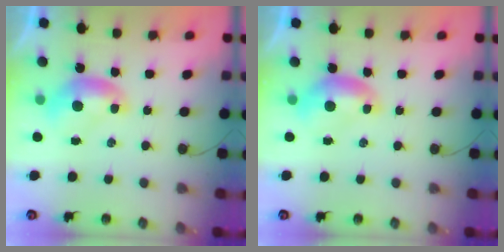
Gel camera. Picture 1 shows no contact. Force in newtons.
{"total": 0.0}